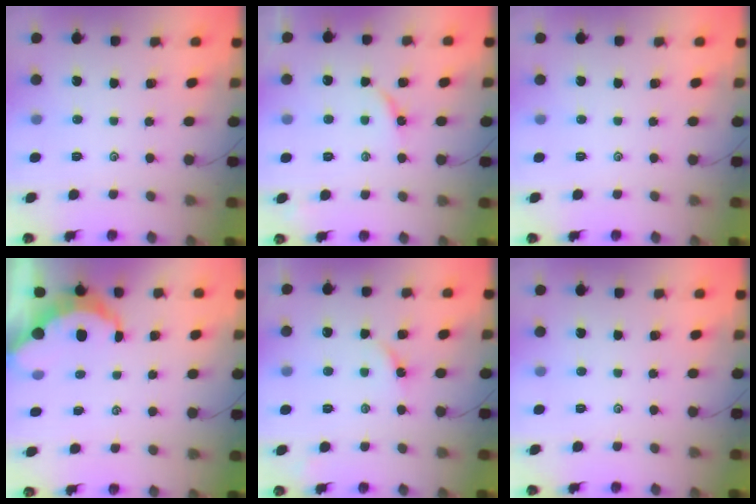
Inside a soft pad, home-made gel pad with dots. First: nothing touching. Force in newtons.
{"total": 2.5, "press": 2.5, "slide": 0.4}
{"total": 0.0}
{"total": 5.2, "press": 5.2, "slide": 0.6}
{"total": 4.1, "press": 4.0, "slide": 0.7}
{"total": 0.0}